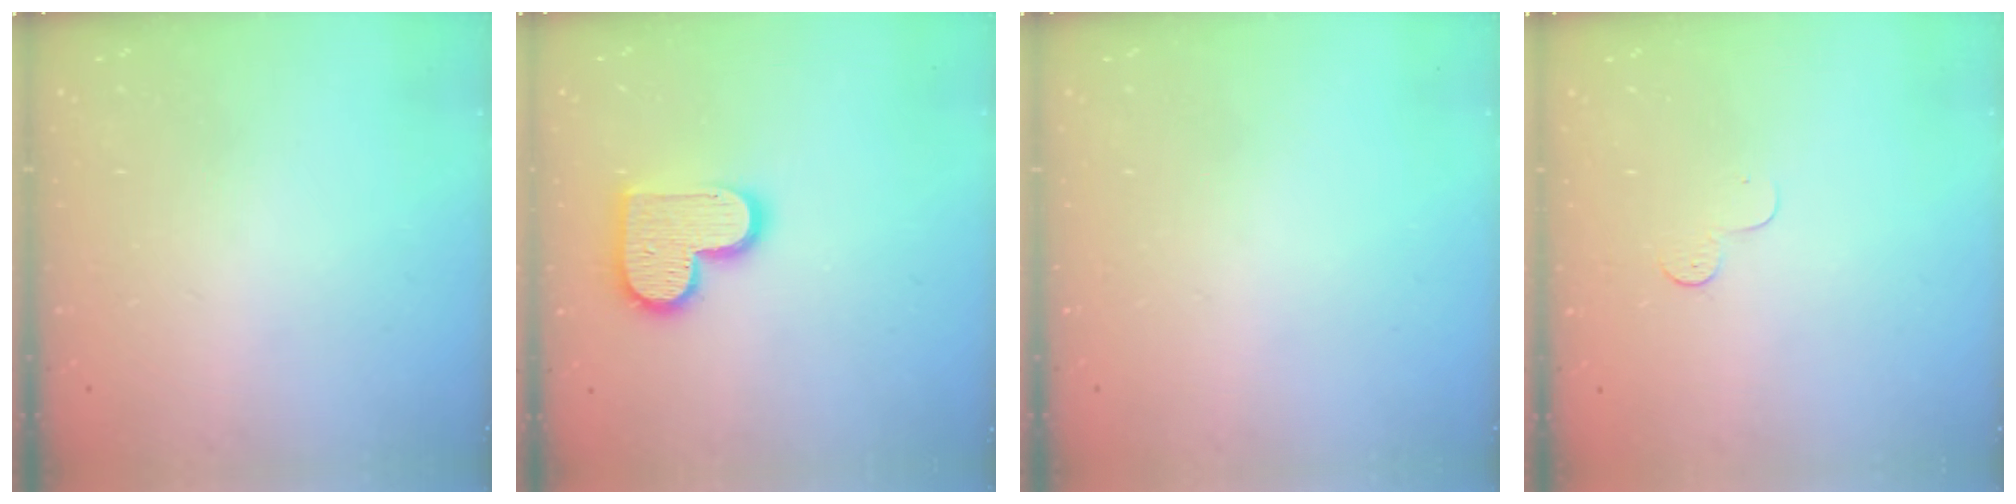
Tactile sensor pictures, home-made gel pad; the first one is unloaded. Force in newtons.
{"total": 14.2, "press": 14.2, "slide": 1.1}
{"total": 0.0}
{"total": 3.6, "press": 3.5, "slide": 0.3}